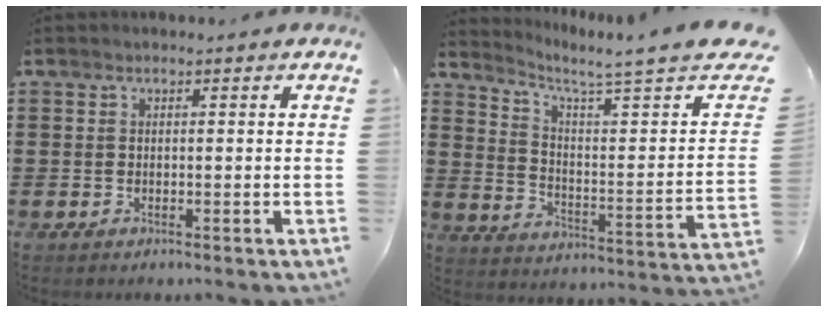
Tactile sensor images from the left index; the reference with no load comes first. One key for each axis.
{"total": 3.6, "fx": 2.3, "fy": -0.8, "fz": 2.7, "tx": -0.068, "ty": -0.035, "tz": 0.027}